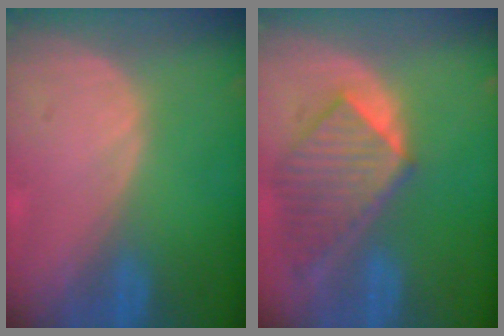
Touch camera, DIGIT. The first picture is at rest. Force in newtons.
{"total": 8.3, "press": 7.6, "slide": 3.4}